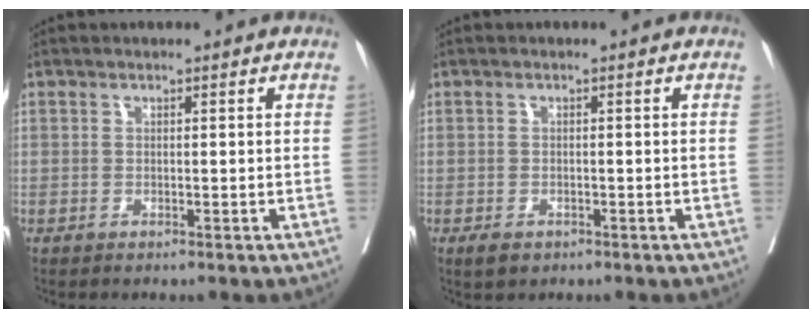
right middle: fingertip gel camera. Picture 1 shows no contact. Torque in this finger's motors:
{"motor_torque": [0.45, -0.20, 0.05, 0.02]}